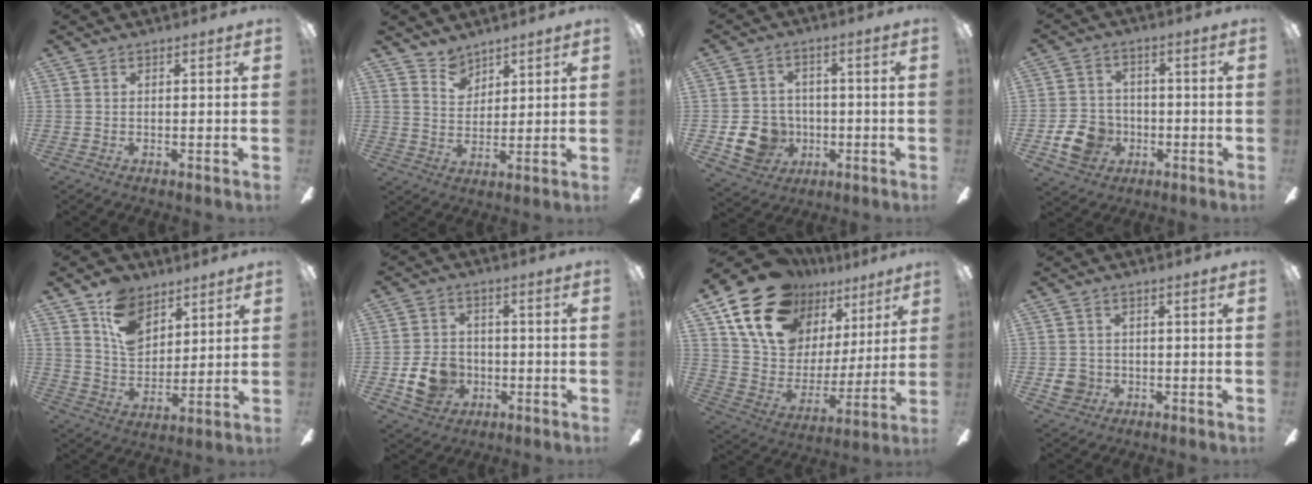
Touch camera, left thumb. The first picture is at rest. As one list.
[{"total": 5.6, "force": [4.8, 2.9, 0.3], "torque": [-0.009, -0.025, 0.090]}, {"total": 10.8, "force": [-3.0, 9.3, 4.6], "torque": [-0.102, 0.024, -0.049]}, {"total": 9.8, "force": [-3.6, 7.9, 4.5], "torque": [-0.106, 0.024, -0.066]}, {"total": 12.6, "force": [7.6, 8.2, 5.7], "torque": [-0.099, -0.030, 0.146]}, {"total": 9.9, "force": [-3.0, 8.2, 4.7], "torque": [-0.105, 0.018, -0.057]}, {"total": 20.3, "force": [14.6, 11.5, 8.1], "torque": [-0.157, -0.091, 0.272]}, {"total": 4.4, "force": [-0.8, 4.1, 1.4], "torque": [-0.017, 0.003, -0.016]}]